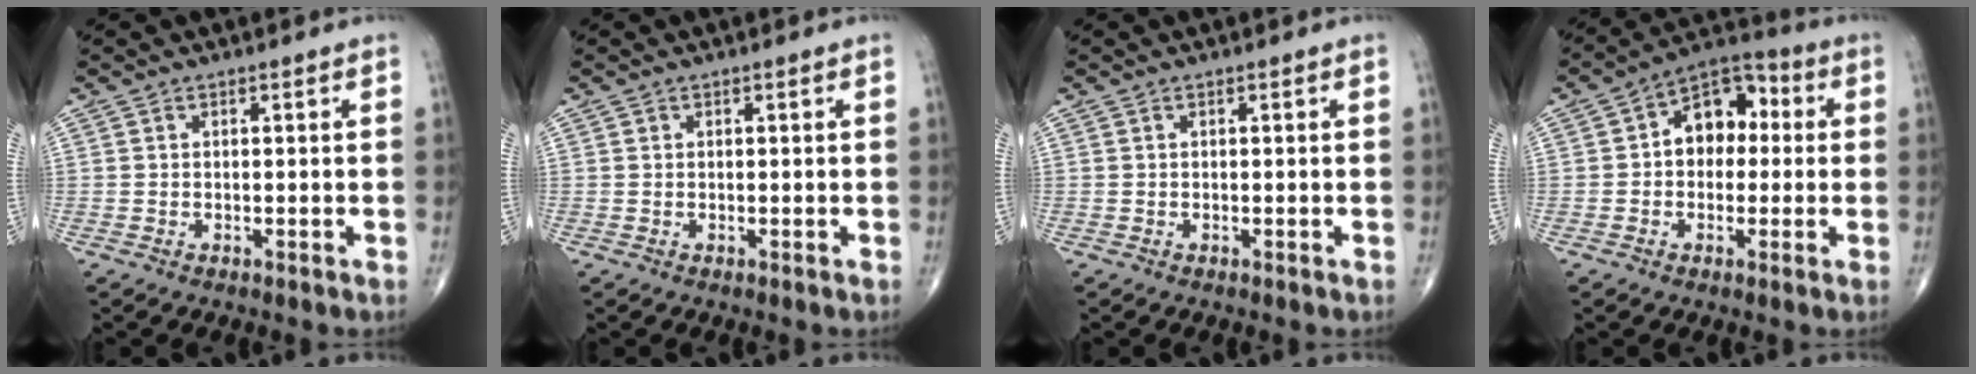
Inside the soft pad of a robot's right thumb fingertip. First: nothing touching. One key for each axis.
{"total": 0.0}
{"total": 0.0}
{"total": 10.8, "fx": 1.1, "fy": 7.6, "fz": 7.6, "tx": -0.076, "ty": 0.032, "tz": 0.002}